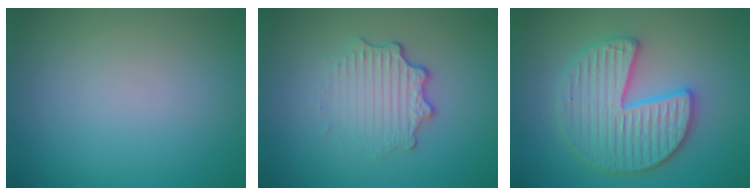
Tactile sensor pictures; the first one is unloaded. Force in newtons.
{"total": 3.2, "press": 2.5, "slide": 2.1}
{"total": 5.9, "press": 5.8, "slide": 0.9}